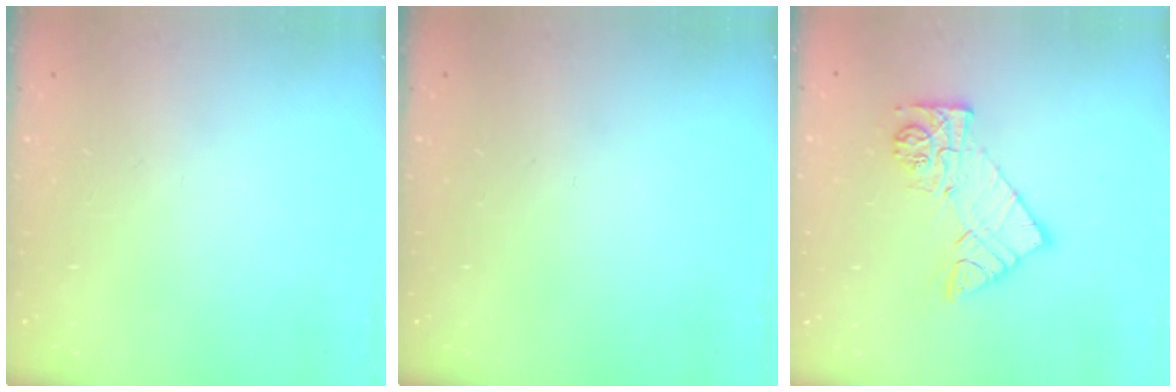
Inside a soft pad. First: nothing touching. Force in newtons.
{"total": 0.0}
{"total": 11.2, "press": 11.2, "slide": 0.8}